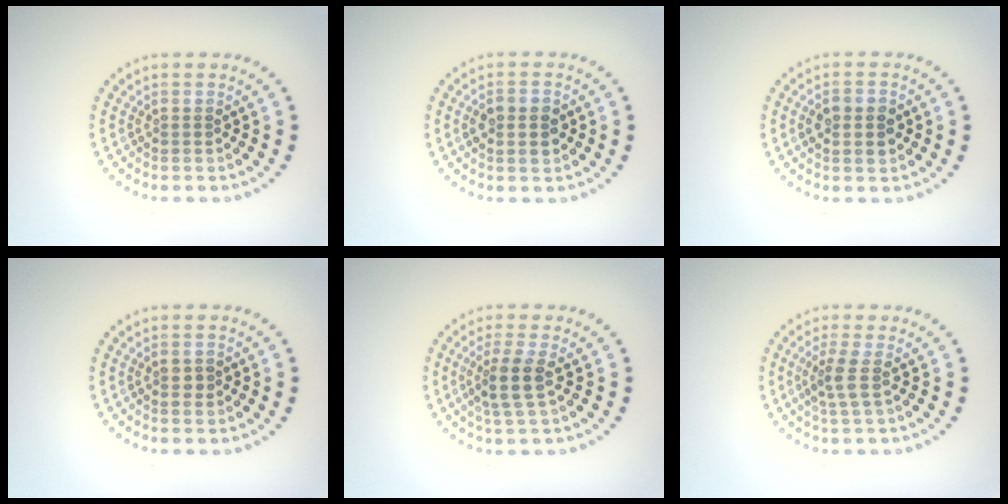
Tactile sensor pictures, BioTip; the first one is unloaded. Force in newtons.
{"total": 2.7, "press": 2.7, "slide": 0.2}
{"total": 2.9, "press": 2.9, "slide": 0.0}
{"total": 1.1, "press": 1.1, "slide": 0.1}
{"total": 2.7, "press": 2.3, "slide": 1.4}
{"total": 2.1, "press": 1.6, "slide": 1.4}